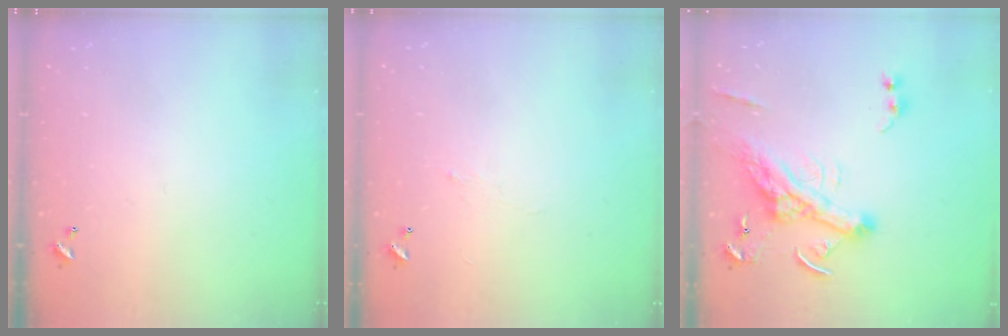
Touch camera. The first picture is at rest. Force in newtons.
{"total": 2.4, "press": 2.3, "slide": 0.7}
{"total": 9.5, "press": 9.5, "slide": 1.1}